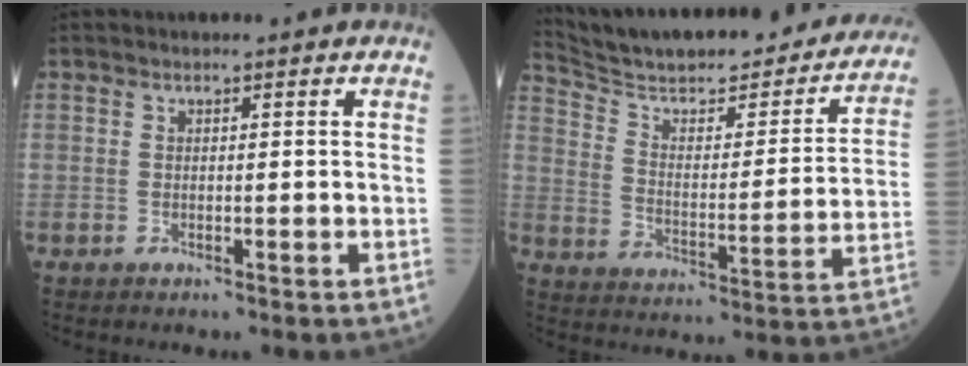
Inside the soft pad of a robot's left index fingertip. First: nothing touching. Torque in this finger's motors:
{"motor_torque": [-0.29, -0.86, 0.06, 0.01]}